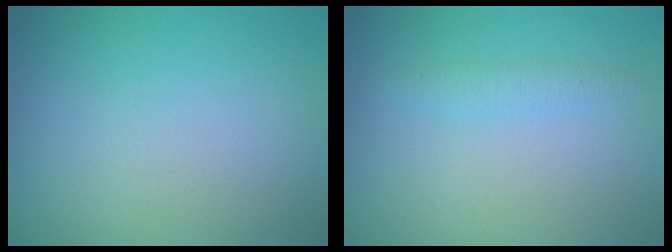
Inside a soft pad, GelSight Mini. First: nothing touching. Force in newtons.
{"total": 1.1, "press": 1.1, "slide": 0.0}